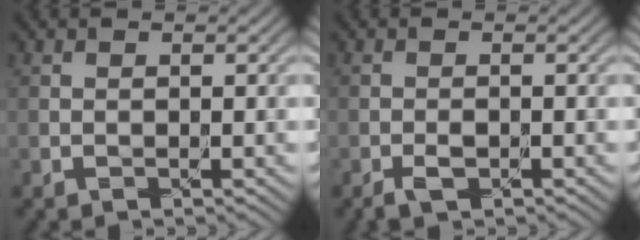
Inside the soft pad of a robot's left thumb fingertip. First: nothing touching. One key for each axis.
{"total": 1.5, "fx": -1.0, "fy": 0.7, "fz": 0.8, "tx": -0.013, "ty": -0.003, "tz": -0.022}